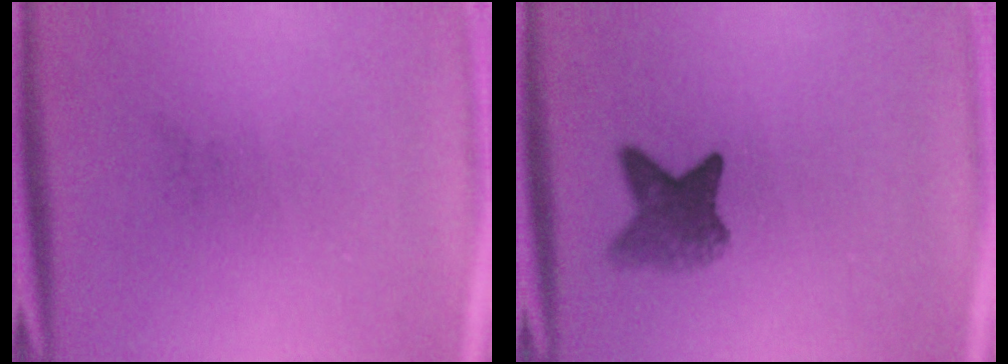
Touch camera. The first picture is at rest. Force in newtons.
{"total": 4.7}